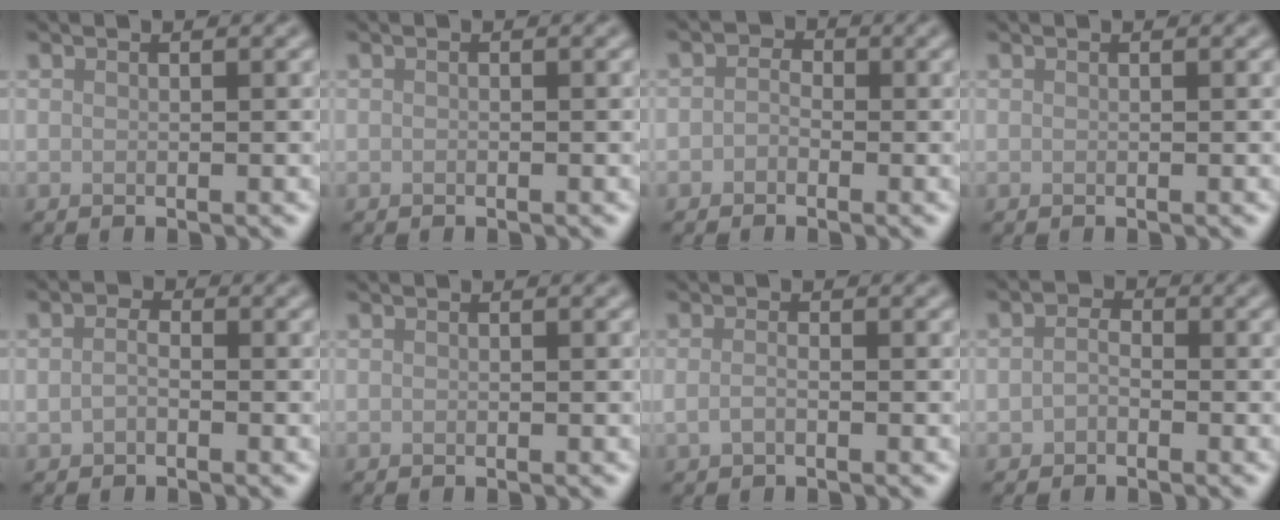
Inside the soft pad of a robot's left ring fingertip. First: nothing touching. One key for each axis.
{"total": 0.0}
{"total": 1.3, "fx": -0.4, "fy": 1.2, "fz": 0.4, "tx": -0.001, "ty": 0.000, "tz": -0.015}
{"total": 0.0}
{"total": 1.4, "fx": -0.3, "fy": 1.1, "fz": 0.9, "tx": -0.019, "ty": 0.002, "tz": -0.011}
{"total": 0.0}
{"total": 1.1, "fx": -0.3, "fy": 0.5, "fz": 0.8, "tx": -0.022, "ty": -0.002, "tz": -0.010}
{"total": 1.5, "fx": -0.5, "fy": 1.2, "fz": 0.7, "tx": -0.011, "ty": 0.002, "tz": -0.017}